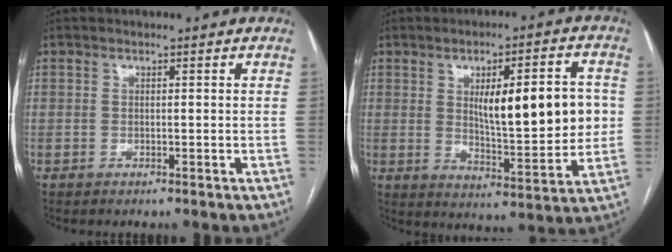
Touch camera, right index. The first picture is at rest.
{"total": 15.0, "force": [2.1, 3.9, 14.3], "torque": [-0.203, 0.012, 0.041]}